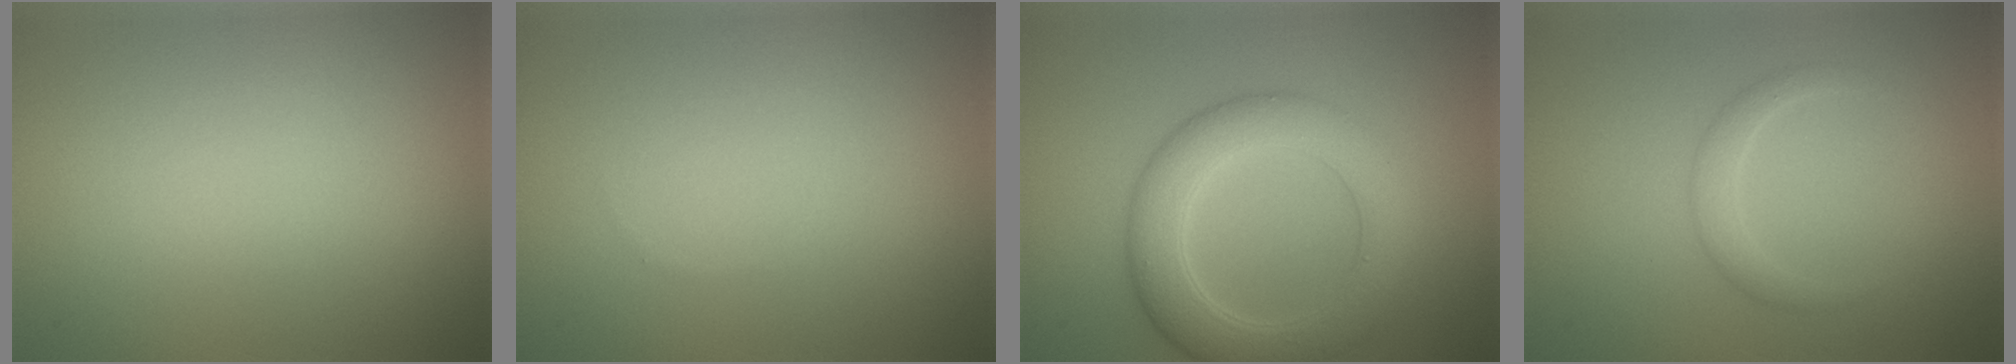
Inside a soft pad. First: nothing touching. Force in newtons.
{"total": 0.0}
{"total": 6.0, "press": 6.0, "slide": 0.1}
{"total": 1.5, "press": 1.5, "slide": 0.1}